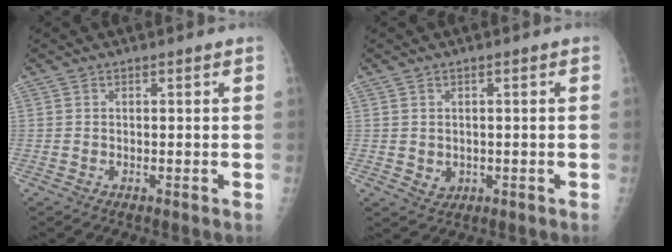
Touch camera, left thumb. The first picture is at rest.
{"total": 2.3, "force": [-0.2, 2.0, 1.0], "torque": [-0.008, -0.002, 0.007]}